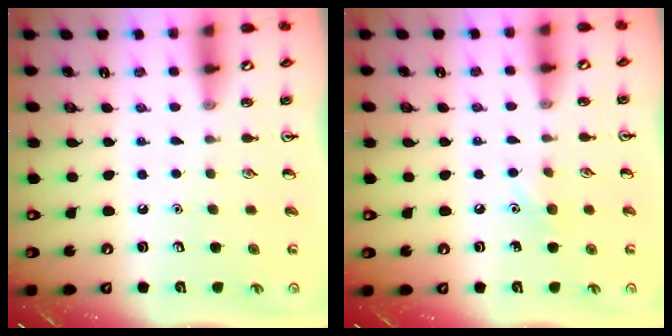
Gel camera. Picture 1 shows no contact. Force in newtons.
{"total": 5.6, "press": 5.3, "slide": 1.8}